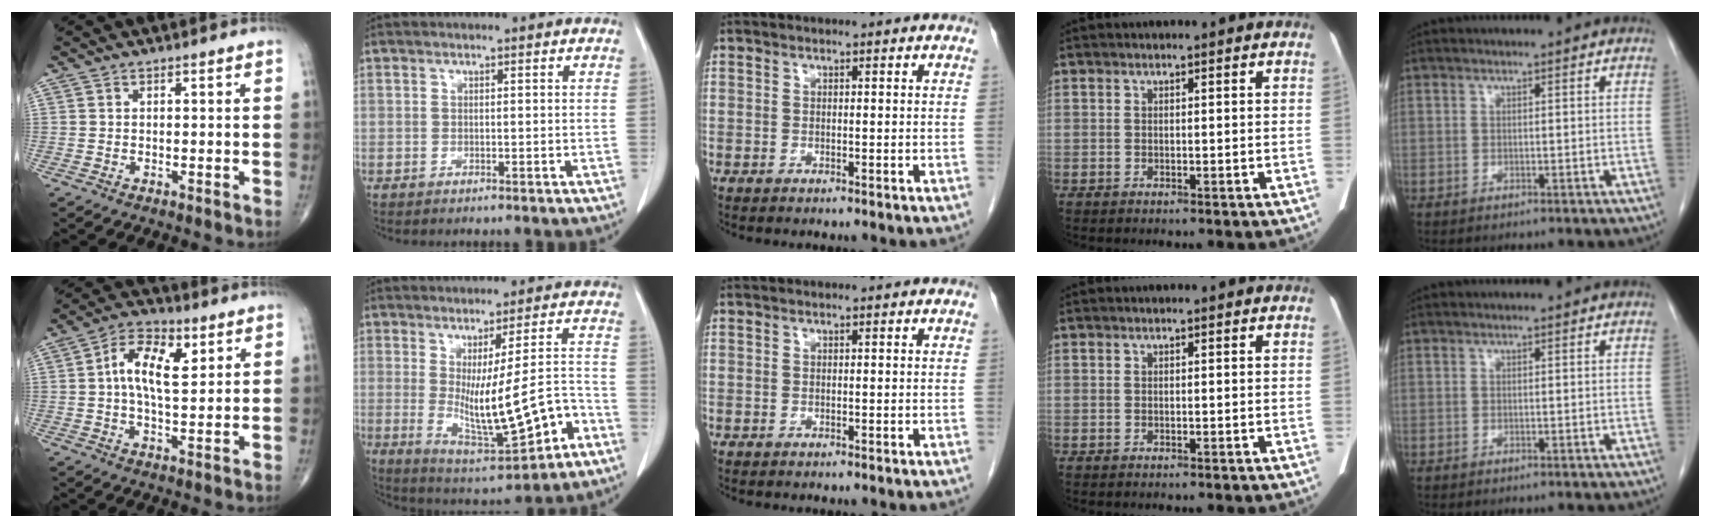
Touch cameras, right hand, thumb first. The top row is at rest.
{"thumb": {"total": 10.1, "force": [2.6, 5.0, 8.4], "torque": [-0.132, 0.005, 0.038]}, "index": {"total": 13.6, "force": [-3.4, 2.3, 13.0], "torque": [-0.199, -0.014, -0.032]}}